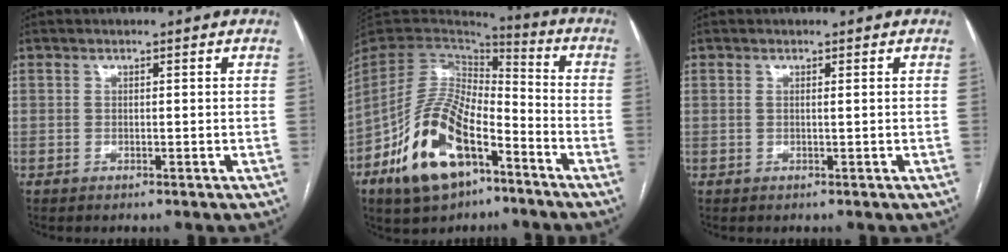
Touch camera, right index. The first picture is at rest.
{"total": 17.0, "force": [-8.5, 7.6, 12.6], "torque": [-0.260, 0.000, -0.152]}
{"total": 0.6, "force": [0.2, -0.1, 0.6], "torque": [-0.017, 0.000, 0.005]}